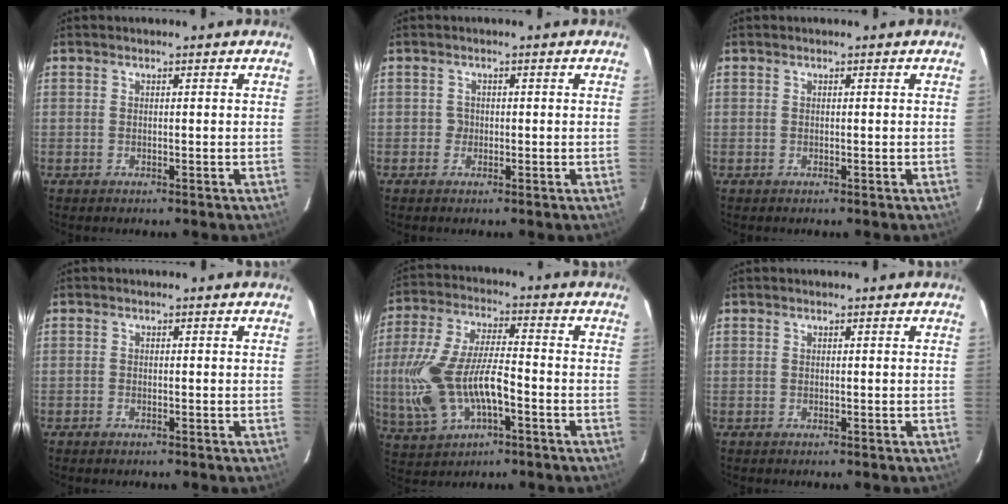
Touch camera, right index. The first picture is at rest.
{"total": 1.2, "force": [-0.4, 1.1, -0.1], "torque": [0.005, 0.004, -0.005]}
{"total": 0.0}
{"total": 0.8, "force": [-0.6, 0.4, 0.1], "torque": [-0.004, 0.000, -0.011]}
{"total": 17.1, "force": [-4.5, 8.0, 14.5], "torque": [-0.321, -0.007, -0.070]}
{"total": 0.0}